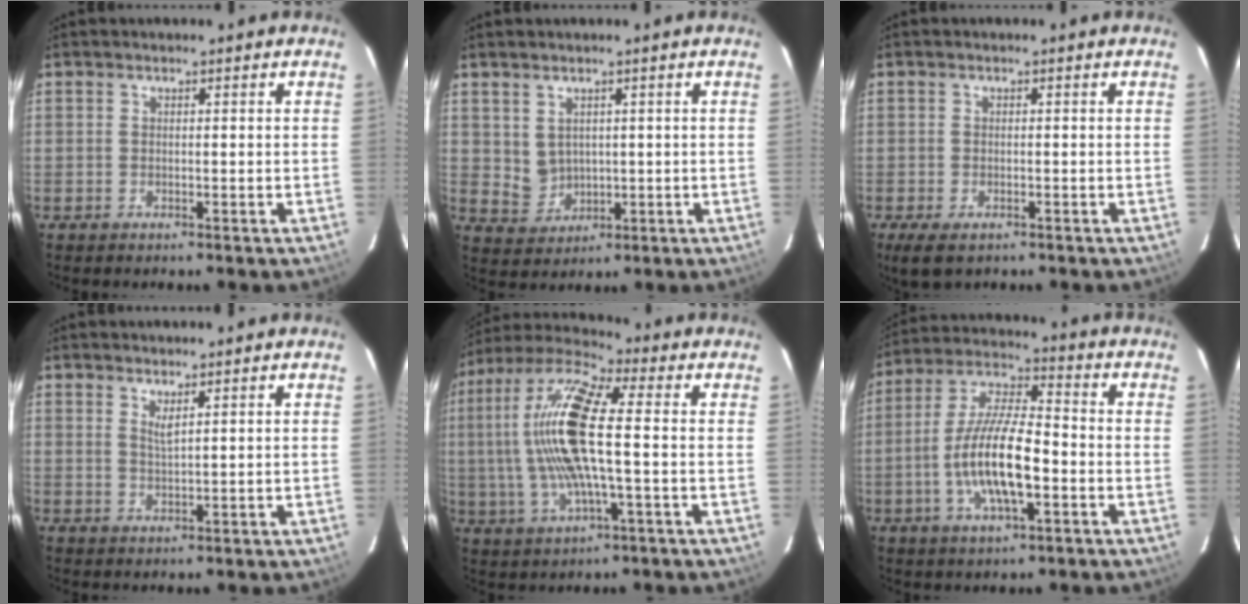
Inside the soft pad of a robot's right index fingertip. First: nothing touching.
{"total": 4.3, "force": [1.4, 3.7, 1.7], "torque": [-0.033, 0.001, 0.045]}
{"total": 4.4, "force": [-2.7, 1.9, 2.8], "torque": [-0.065, -0.016, -0.048]}
{"total": 1.8, "force": [1.2, 0.1, 1.4], "torque": [-0.025, -0.003, 0.019]}
{"total": 16.6, "force": [0.5, 4.0, 16.2], "torque": [-0.316, 0.009, 0.002]}
{"total": 13.9, "force": [-3.9, 4.0, 12.7], "torque": [-0.256, -0.003, -0.073]}